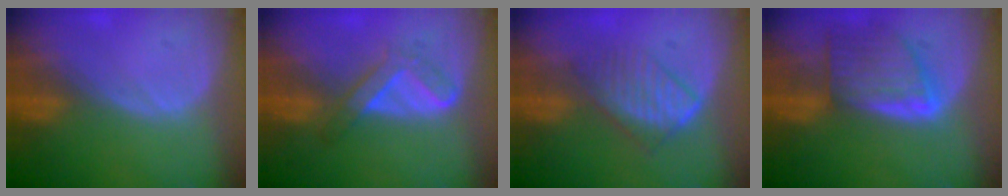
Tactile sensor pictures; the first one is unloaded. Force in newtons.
{"total": 4.6, "press": 4.6, "slide": 0.6}
{"total": 5.9, "press": 5.6, "slide": 1.7}
{"total": 8.0, "press": 7.3, "slide": 3.3}